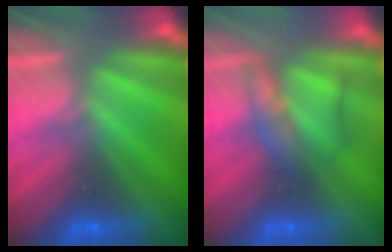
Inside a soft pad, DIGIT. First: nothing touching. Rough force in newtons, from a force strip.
{"total": 2.2}